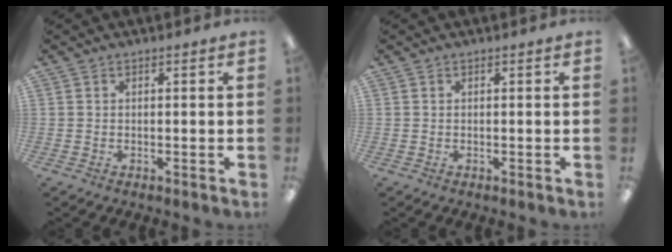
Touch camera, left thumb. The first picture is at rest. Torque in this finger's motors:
{"motor_torque": [-0.17, 0.05, 0.00, 0.00, 0.00]}